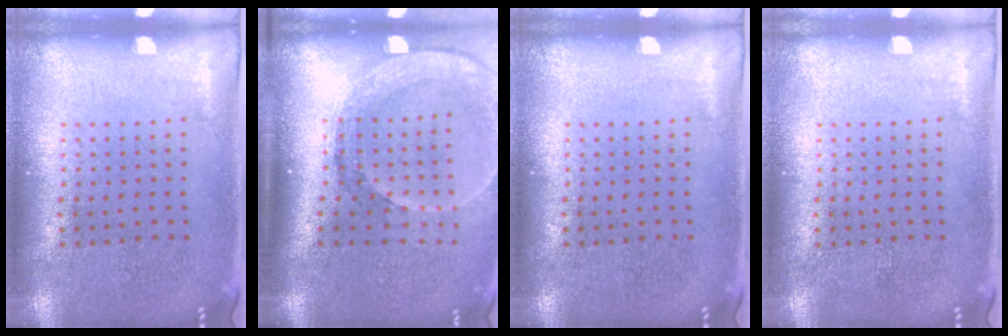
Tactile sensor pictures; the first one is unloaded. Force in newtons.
{"total": 2.6, "press": 2.0, "slide": 1.6}
{"total": 0.0}
{"total": 0.0}